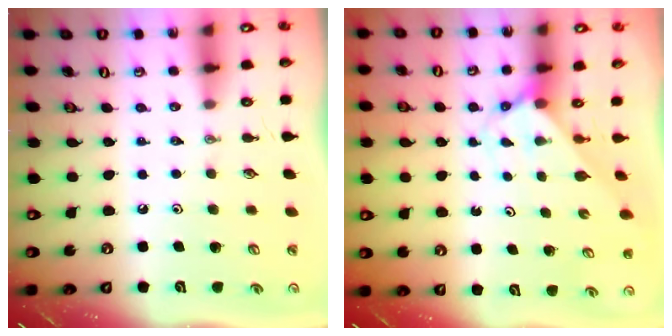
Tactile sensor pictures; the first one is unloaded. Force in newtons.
{"total": 2.7, "press": 2.7, "slide": 0.2}